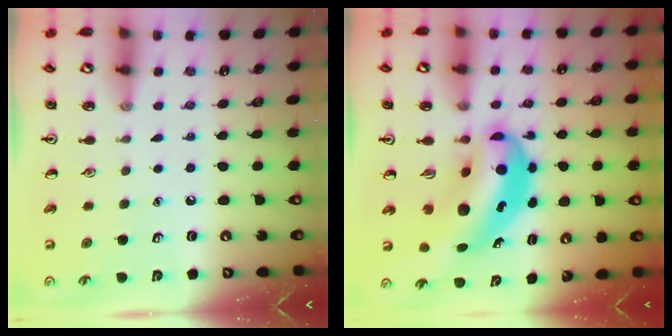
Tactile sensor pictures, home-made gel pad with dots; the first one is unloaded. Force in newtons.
{"total": 10.6, "press": 10.2, "slide": 2.9}